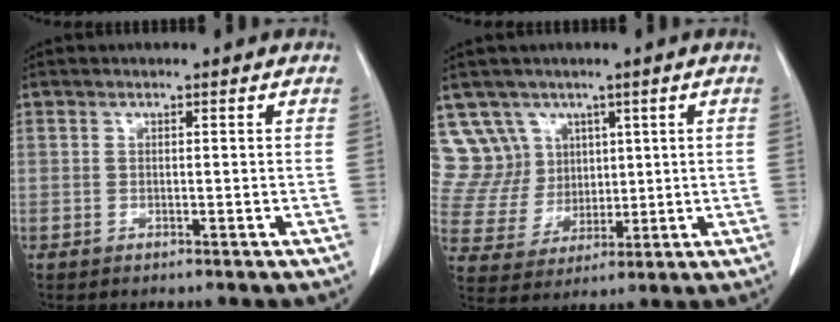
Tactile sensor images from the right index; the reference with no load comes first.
{"total": 9.2, "force": [5.4, 7.5, 0.1], "torque": [-0.010, 0.030, 0.117]}